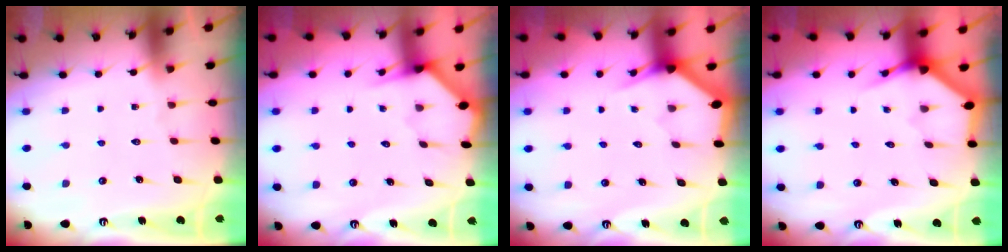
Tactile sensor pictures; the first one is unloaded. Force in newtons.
{"total": 3.5, "press": 3.4, "slide": 0.3}
{"total": 2.9, "press": 2.9, "slide": 0.1}
{"total": 3.5, "press": 3.5, "slide": 0.2}